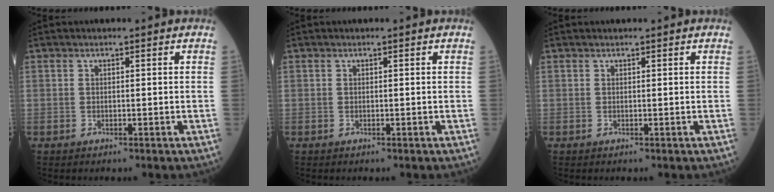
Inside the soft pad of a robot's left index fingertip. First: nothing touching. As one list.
[{"total": 0.0}, {"total": 0.6, "force": [0.6, 0.0, 0.2], "torque": [-0.006, 0.012, 0.011]}]